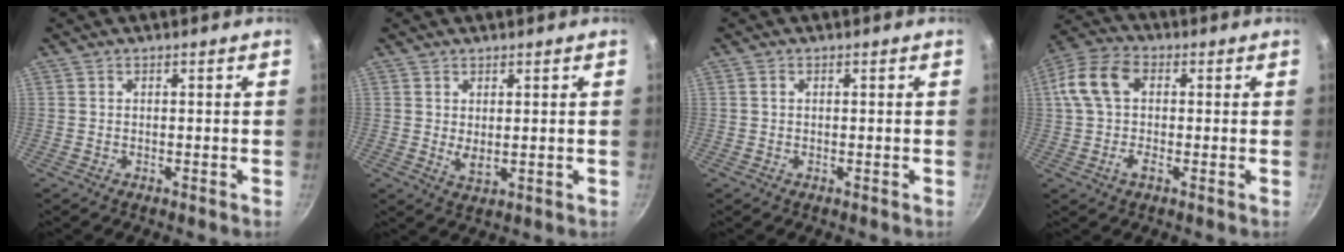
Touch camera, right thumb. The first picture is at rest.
{"total": 2.9, "force": [0.9, 1.3, 2.4], "torque": [-0.039, -0.016, 0.018]}
{"total": 0.8, "force": [0.2, 0.5, 0.5], "torque": [-0.008, 0.003, 0.001]}
{"total": 10.1, "force": [0.7, 6.7, 7.4], "torque": [-0.140, 0.026, -0.004]}